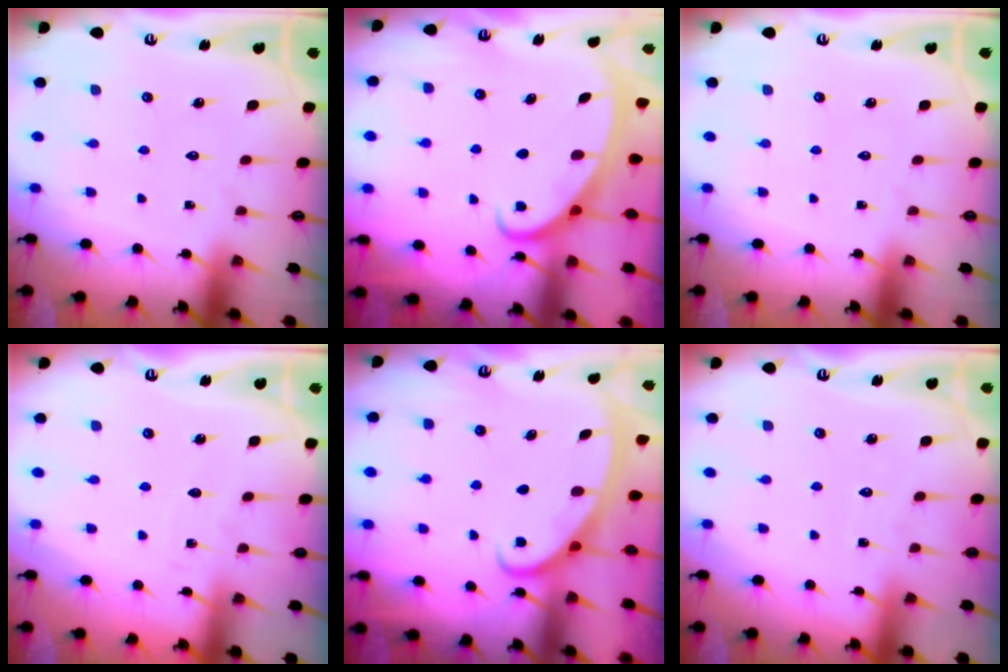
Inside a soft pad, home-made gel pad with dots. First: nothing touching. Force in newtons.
{"total": 2.7, "press": 2.6, "slide": 0.4}
{"total": 0.0}
{"total": 2.8, "press": 2.8, "slide": 0.4}
{"total": 2.8, "press": 2.8, "slide": 0.4}
{"total": 1.7, "press": 1.7, "slide": 0.2}